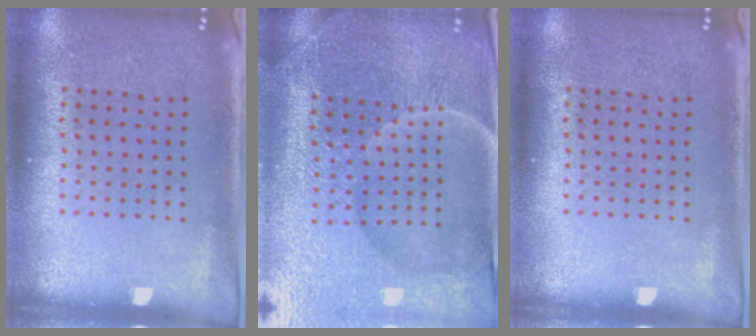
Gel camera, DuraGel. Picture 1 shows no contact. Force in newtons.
{"total": 5.3, "press": 4.9, "slide": 1.8}
{"total": 0.0}